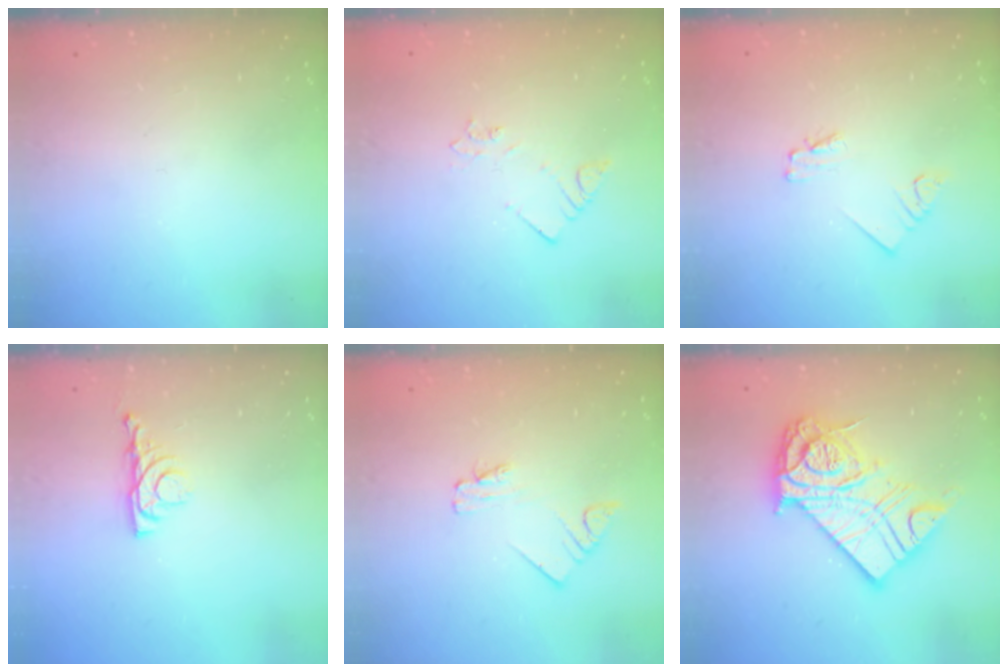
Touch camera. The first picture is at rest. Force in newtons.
{"total": 2.1, "press": 2.1, "slide": 0.4}
{"total": 1.6, "press": 1.5, "slide": 0.2}
{"total": 4.3, "press": 4.2, "slide": 0.7}
{"total": 2.0, "press": 2.0, "slide": 0.3}
{"total": 20.3, "press": 20.1, "slide": 2.2}